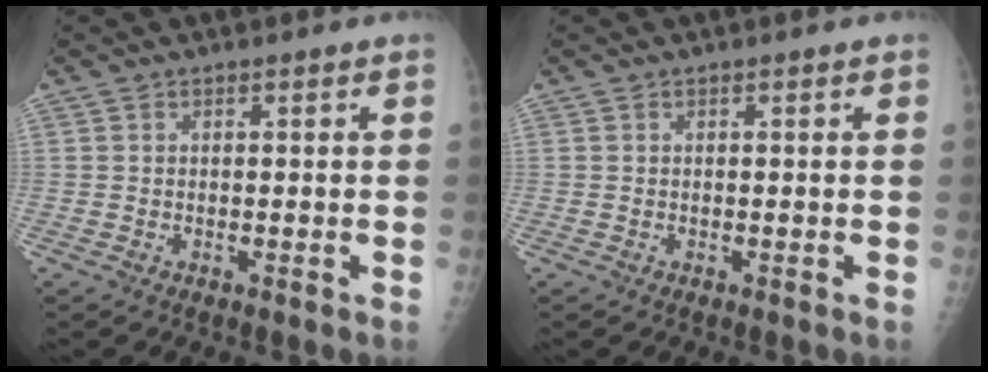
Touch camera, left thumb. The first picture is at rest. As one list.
[{"total": 0.0}]